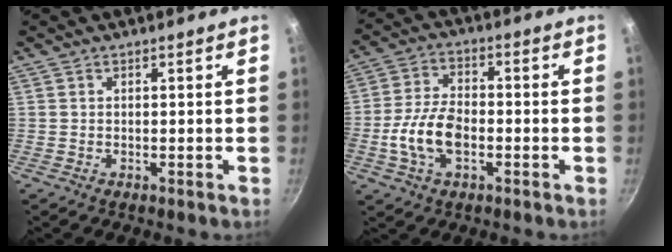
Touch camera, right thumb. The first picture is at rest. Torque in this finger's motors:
{"motor_torque": [2.60, 2.41, 1.69, -1.08, 0.78]}